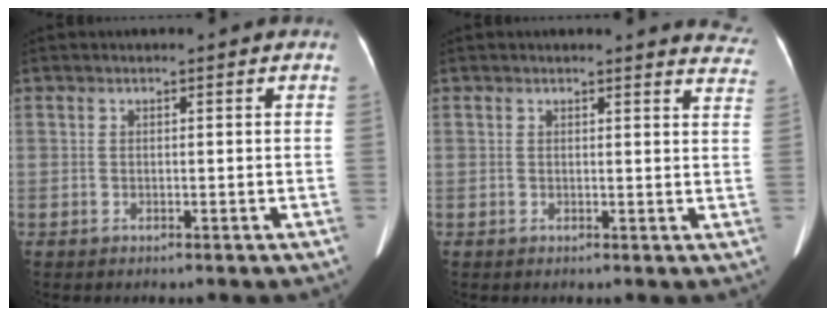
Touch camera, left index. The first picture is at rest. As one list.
[{"total": 6.0, "force": [6.0, 0.8, 0.1], "torque": [0.022, -0.043, 0.028]}]